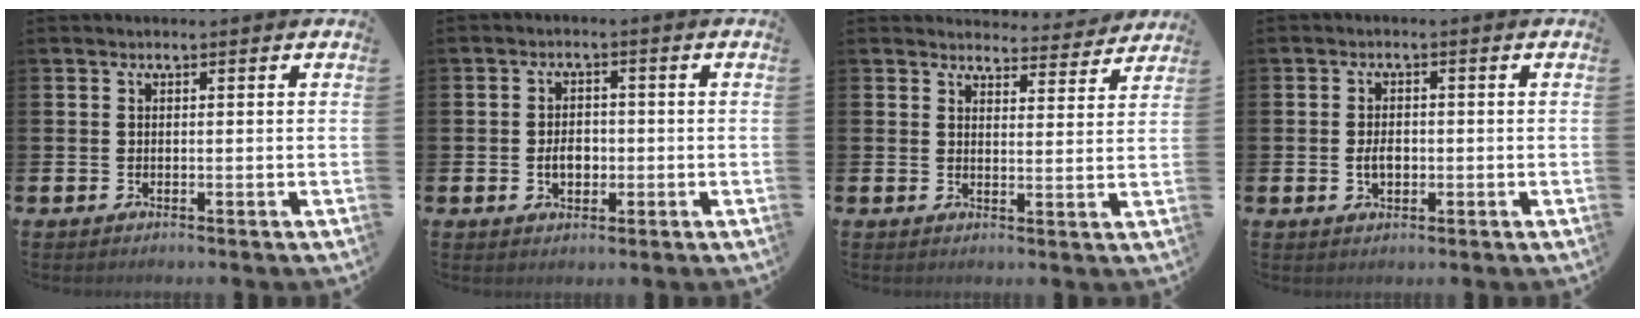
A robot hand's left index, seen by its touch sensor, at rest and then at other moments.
{"total": 3.3, "force": [-0.6, 2.3, 2.2], "torque": [-0.028, -0.002, -0.017]}
{"total": 3.8, "force": [3.7, 0.8, 0.0], "torque": [0.005, -0.031, 0.061]}
{"total": 2.6, "force": [-0.3, 1.7, 2.0], "torque": [-0.031, 0.001, -0.007]}